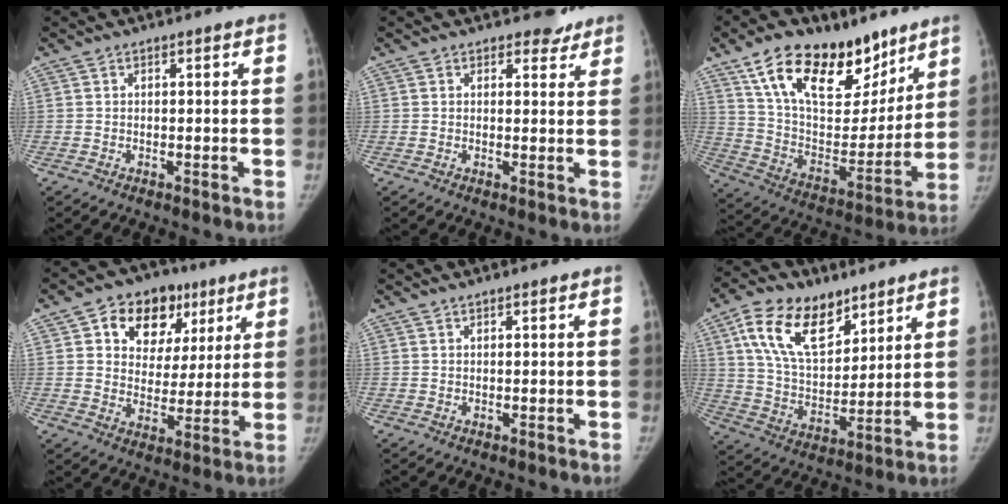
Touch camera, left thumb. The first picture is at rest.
{"total": 3.0, "force": [2.5, 1.6, 0.3], "torque": [0.019, -0.018, 0.024]}
{"total": 24.9, "force": [15.6, 13.2, 14.2], "torque": [-0.186, -0.051, 0.268]}
{"total": 15.1, "force": [6.9, 11.0, 7.7], "torque": [-0.062, -0.005, 0.107]}
{"total": 0.7, "force": [0.6, 0.1, 0.3], "torque": [-0.006, 0.000, 0.012]}
{"total": 17.7, "force": [9.5, 10.1, 10.9], "torque": [-0.160, -0.037, 0.178]}